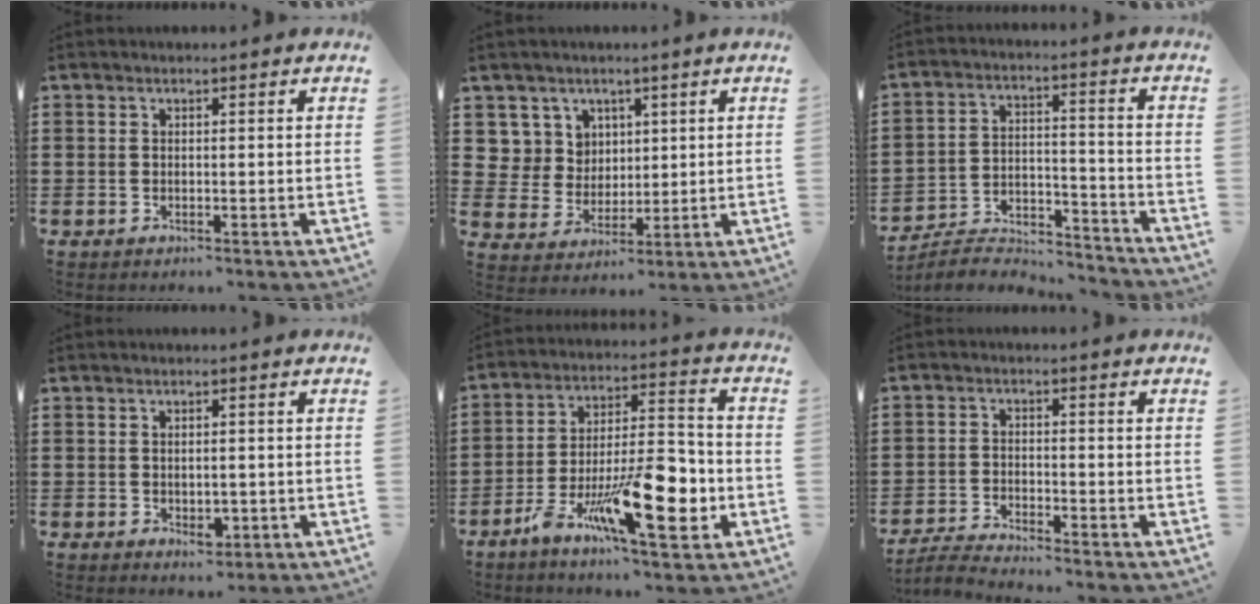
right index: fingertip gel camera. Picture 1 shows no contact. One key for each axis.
{"total": 6.4, "fx": 3.0, "fy": 5.6, "fz": 0.9, "tx": -0.052, "ty": 0.007, "tz": 0.059}
{"total": 5.5, "fx": -5.3, "fy": 1.0, "fz": 1.2, "tx": -0.026, "ty": 0.003, "tz": -0.106}
{"total": 2.5, "fx": -0.3, "fy": 1.3, "fz": 2.1, "tx": -0.041, "ty": 0.002, "tz": -0.005}
{"total": 17.2, "fx": -7.5, "fy": 5.6, "fz": 14.4, "tx": -0.257, "ty": 0.015, "tz": -0.117}
{"total": 3.3, "fx": -3.3, "fy": -0.1, "fz": 0.4, "tx": -0.017, "ty": -0.001, "tz": -0.072}